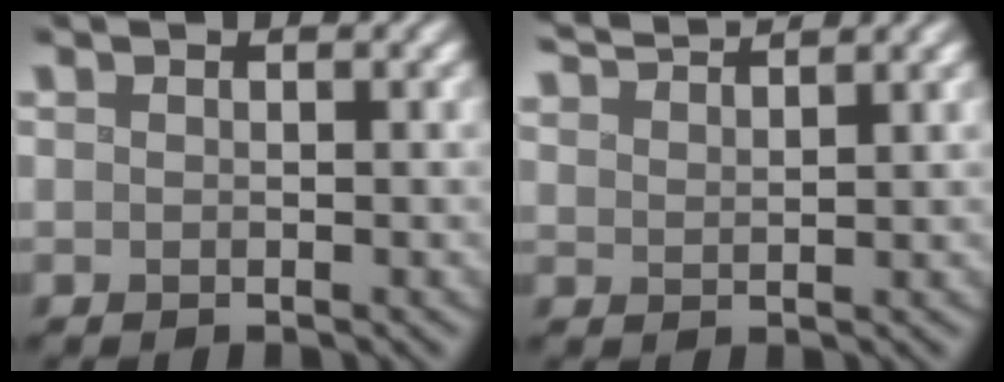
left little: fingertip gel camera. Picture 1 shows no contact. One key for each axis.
{"total": 4.2, "fx": 3.9, "fy": 0.5, "fz": 1.4, "tx": -0.017, "ty": 0.014, "tz": 0.063}